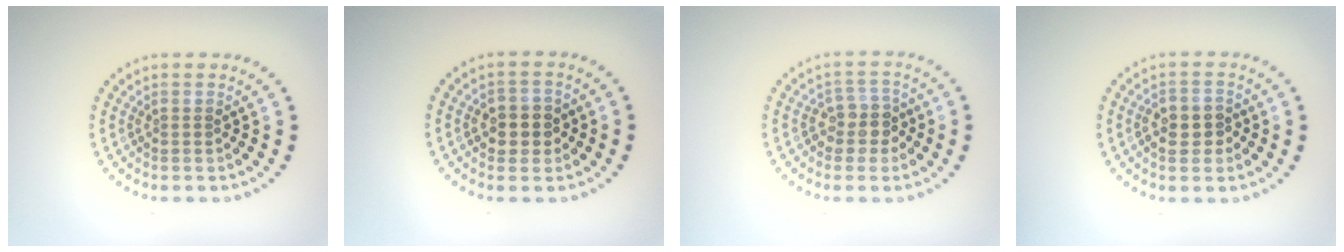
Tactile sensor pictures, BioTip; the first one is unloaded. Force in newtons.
{"total": 2.8, "press": 2.7, "slide": 0.7}
{"total": 2.5, "press": 2.2, "slide": 1.2}
{"total": 2.8, "press": 2.8, "slide": 0.6}